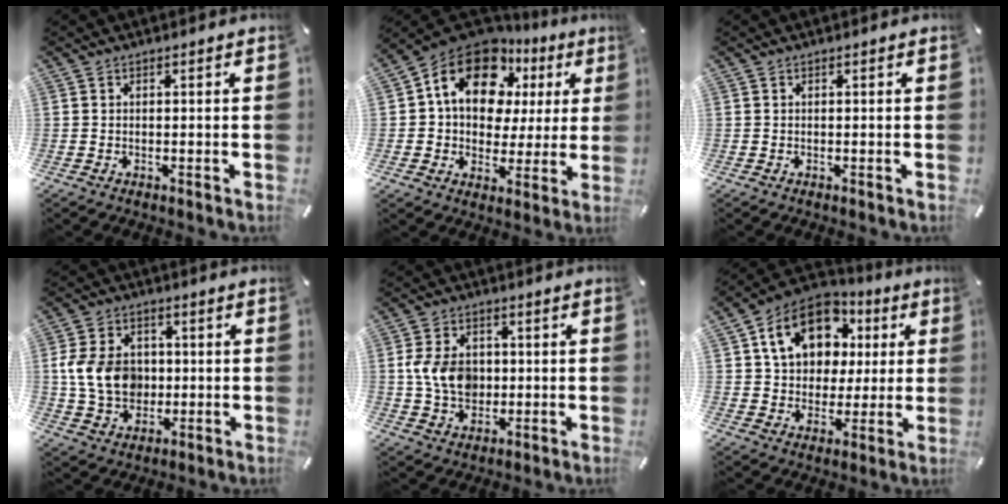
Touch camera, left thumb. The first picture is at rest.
{"total": 16.2, "force": [7.9, 11.0, 8.9], "torque": [-0.154, -0.039, 0.140]}
{"total": 0.0}
{"total": 11.5, "force": [0.3, 9.3, 6.9], "torque": [-0.160, 0.009, 0.005]}
{"total": 9.4, "force": [0.2, 7.5, 5.8], "torque": [-0.125, 0.005, 0.003]}
{"total": 15.1, "force": [5.9, 11.9, 7.1], "torque": [-0.129, -0.009, 0.118]}